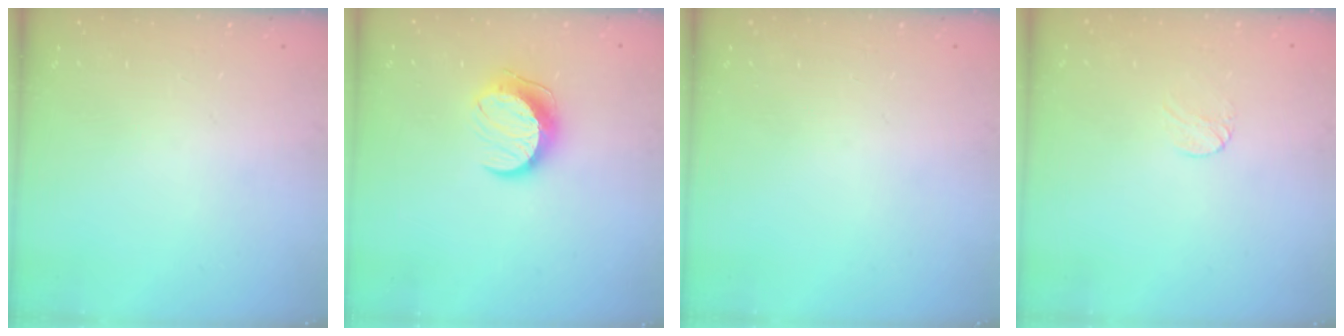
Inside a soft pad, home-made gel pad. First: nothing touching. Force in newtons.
{"total": 10.5, "press": 10.5, "slide": 0.0}
{"total": 0.0}
{"total": 3.2, "press": 3.2, "slide": 0.3}